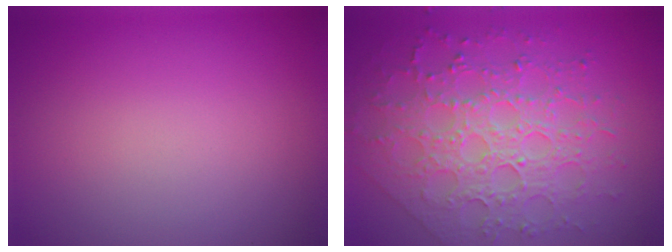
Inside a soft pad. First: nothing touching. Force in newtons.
{"total": 7.9, "press": 5.7, "slide": 5.5}